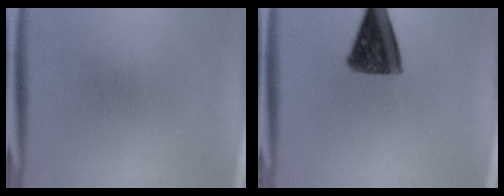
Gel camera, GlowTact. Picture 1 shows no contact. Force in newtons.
{"total": 10.9}